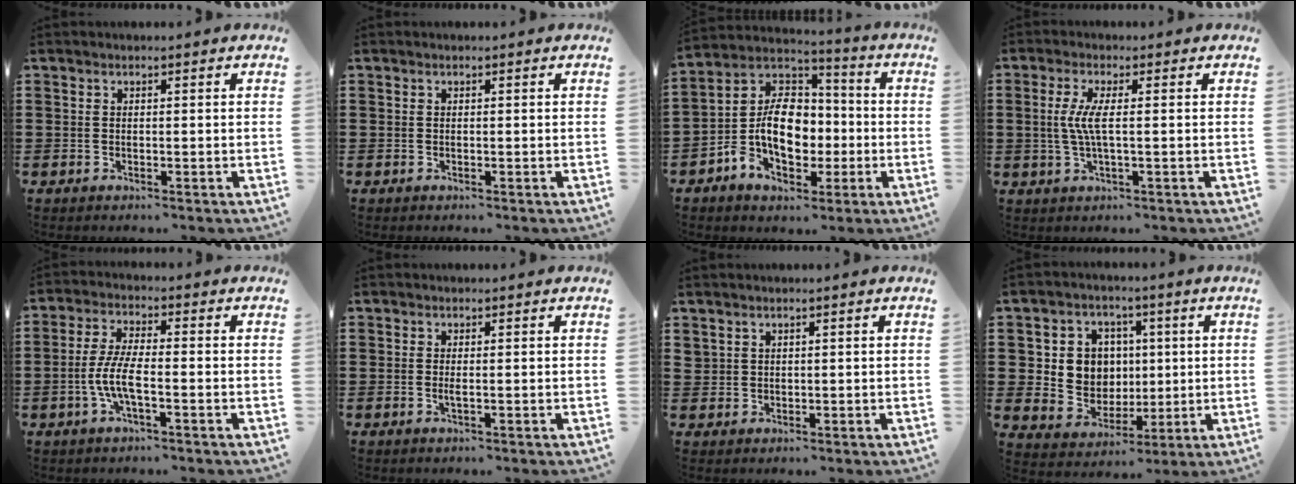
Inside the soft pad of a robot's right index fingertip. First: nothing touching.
{"total": 0.0}
{"total": 11.7, "force": [-2.3, 8.1, 8.1], "torque": [-0.169, 0.012, -0.044]}
{"total": 4.1, "force": [0.1, 0.3, 4.1], "torque": [-0.097, -0.012, -0.008]}
{"total": 5.8, "force": [-1.9, 1.5, 5.3], "torque": [-0.126, -0.010, -0.044]}
{"total": 0.9, "force": [-0.1, 0.1, 0.9], "torque": [-0.018, -0.004, 0.000]}
{"total": 1.4, "force": [1.1, 0.9, 0.1], "torque": [-0.005, 0.003, 0.022]}
{"total": 7.2, "force": [1.6, 6.8, 1.9], "torque": [-0.063, 0.011, 0.031]}